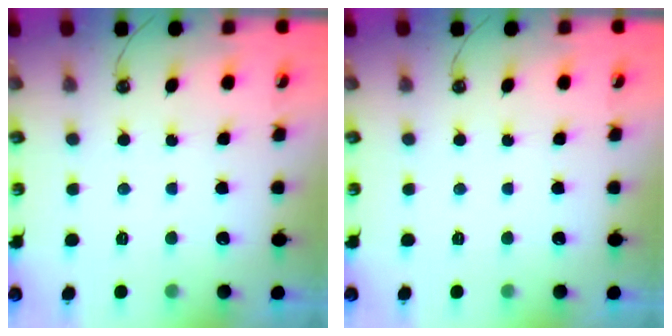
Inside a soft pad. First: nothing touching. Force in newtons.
{"total": 0.0}